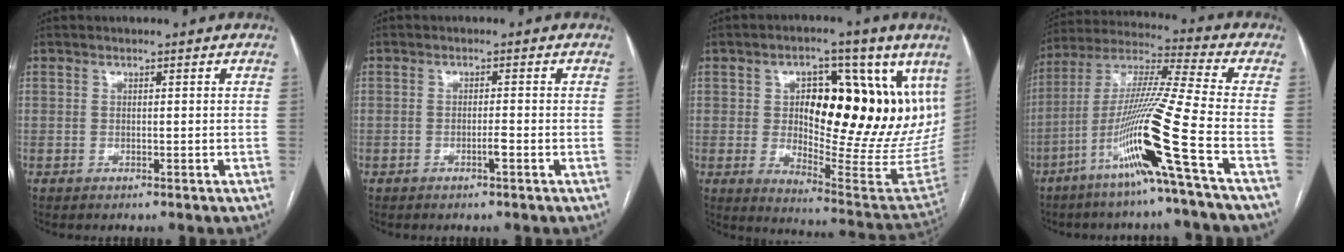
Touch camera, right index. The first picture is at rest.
{"total": 1.4, "force": [-0.7, 0.0, 1.2], "torque": [-0.024, 0.000, -0.013]}
{"total": 24.1, "force": [8.0, 8.8, 21.0], "torque": [-0.254, 0.025, 0.135]}
{"total": 16.8, "force": [-7.4, -2.6, 14.9], "torque": [-0.295, -0.018, -0.143]}